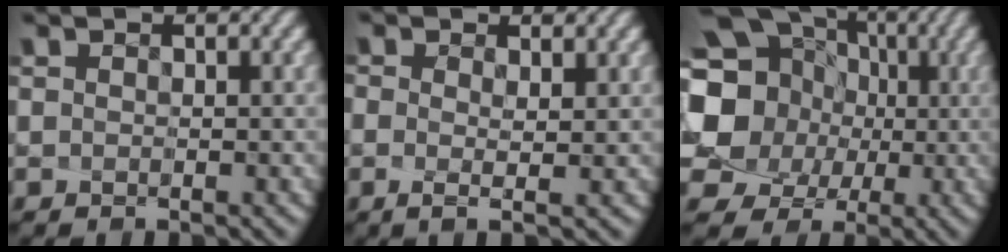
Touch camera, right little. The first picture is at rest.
{"total": 1.2, "force": [-0.2, -0.6, 1.0], "torque": [-0.016, -0.020, 0.007]}
{"total": 14.3, "force": [1.2, 13.1, 5.5], "torque": [-0.144, 0.008, 0.000]}